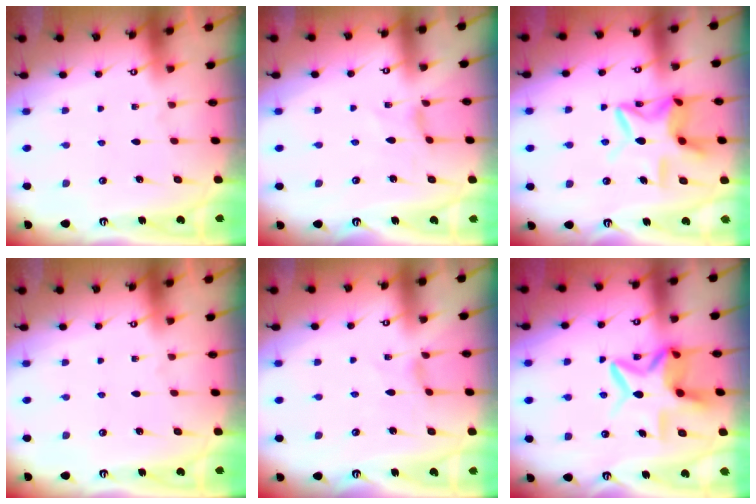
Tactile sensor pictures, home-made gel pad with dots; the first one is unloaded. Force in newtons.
{"total": 0.0}
{"total": 12.7, "press": 12.6, "slide": 1.0}
{"total": 0.0}
{"total": 0.8, "press": 0.8, "slide": 0.2}
{"total": 10.8, "press": 10.7, "slide": 0.9}